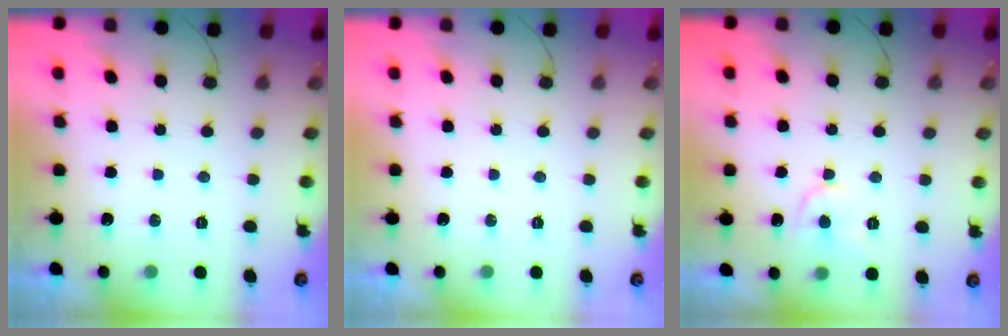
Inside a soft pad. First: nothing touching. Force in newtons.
{"total": 0.0}
{"total": 6.4, "press": 6.3, "slide": 0.8}